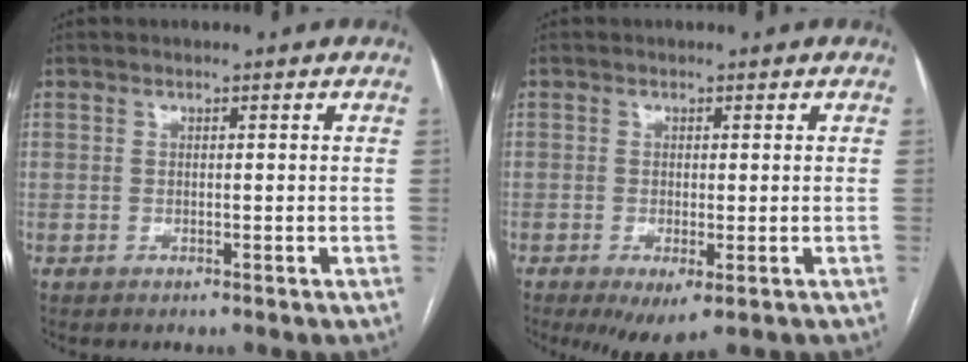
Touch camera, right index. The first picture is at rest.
{"total": 4.8, "force": [-2.4, 1.4, 3.9], "torque": [-0.054, -0.013, -0.029]}